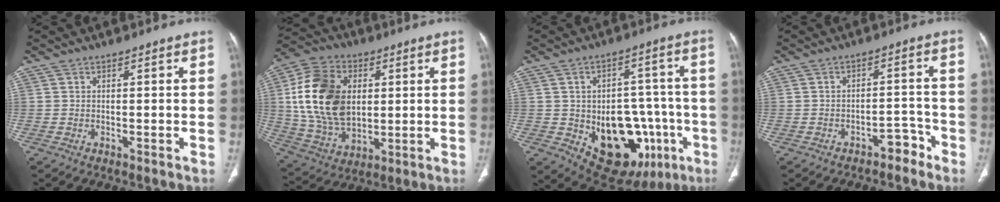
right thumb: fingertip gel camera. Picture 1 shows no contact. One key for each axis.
{"total": 20.3, "fx": 3.1, "fy": 14.0, "fz": 14.3, "tx": -0.252, "ty": -0.004, "tz": 0.066}
{"total": 20.7, "fx": -6.1, "fy": 13.0, "fz": 15.0, "tx": -0.173, "ty": 0.025, "tz": -0.061}
{"total": 4.3, "fx": -3.3, "fy": 2.3, "fz": 1.4, "tx": -0.005, "ty": 0.046, "tz": -0.043}